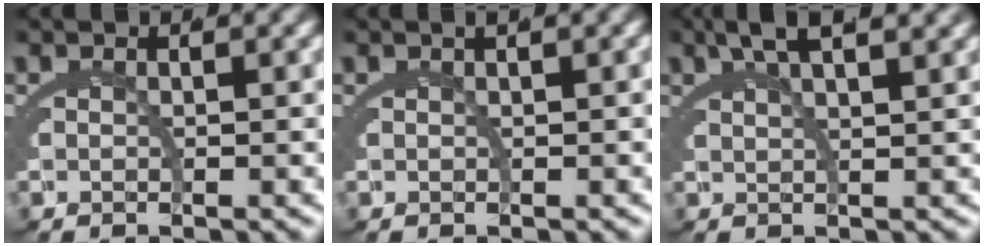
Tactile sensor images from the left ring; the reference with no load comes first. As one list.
[{"total": 0.9, "force": [0.5, -0.3, 0.7], "torque": [0.000, 0.009, 0.008]}, {"total": 3.6, "force": [3.1, -0.7, 1.5], "torque": [-0.023, 0.018, 0.053]}]